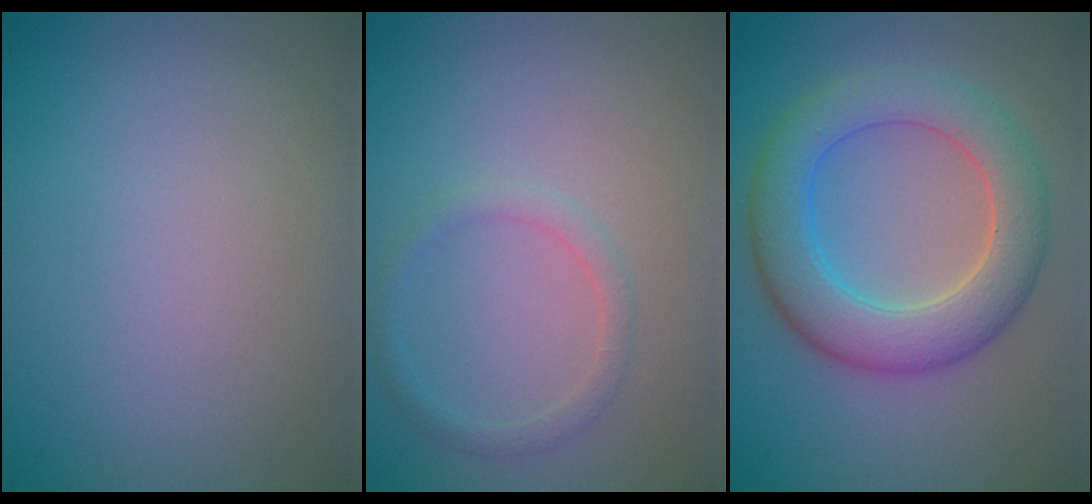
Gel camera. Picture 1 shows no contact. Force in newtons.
{"total": 1.3, "press": 1.3, "slide": 0.1}
{"total": 6.7, "press": 6.7, "slide": 0.1}